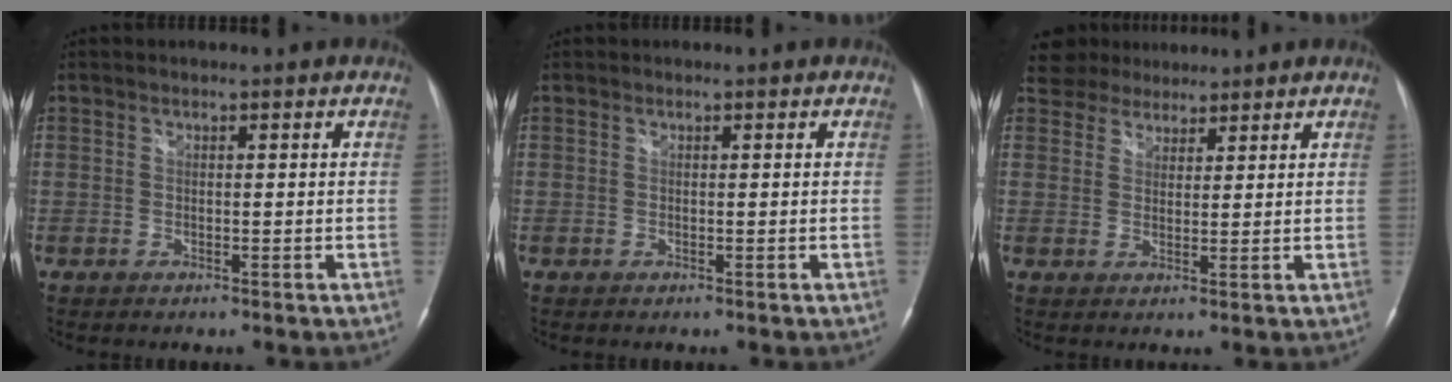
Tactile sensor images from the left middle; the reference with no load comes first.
{"total": 0.0}
{"total": 5.0, "force": [4.6, 2.0, 0.6], "torque": [-0.013, 0.023, 0.082]}